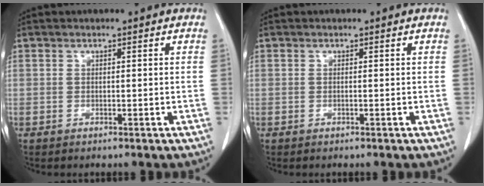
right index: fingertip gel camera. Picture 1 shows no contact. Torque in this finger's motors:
{"motor_torque": [0.17, 0.11, 0.07, 0.01]}